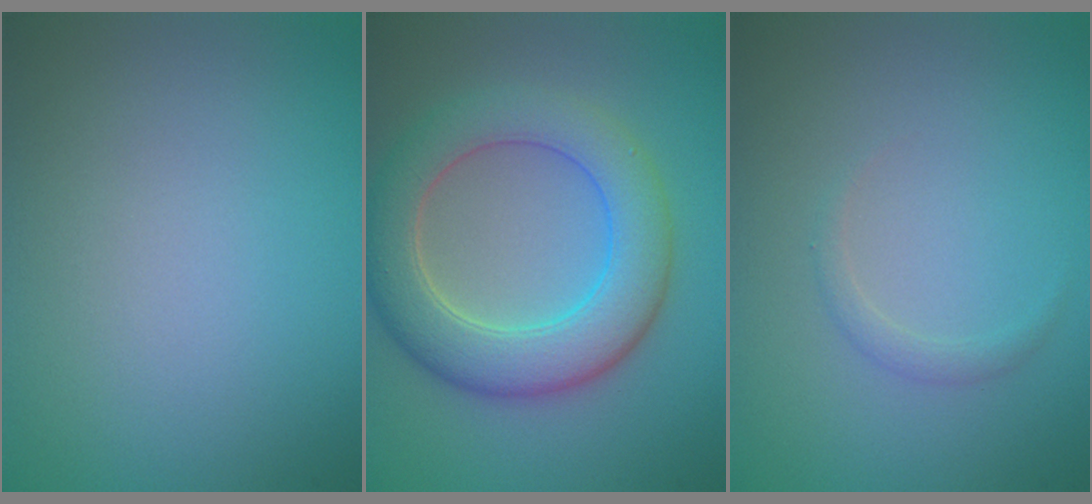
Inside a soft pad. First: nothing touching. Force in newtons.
{"total": 6.8, "press": 6.8, "slide": 0.3}
{"total": 0.9, "press": 0.9, "slide": 0.1}